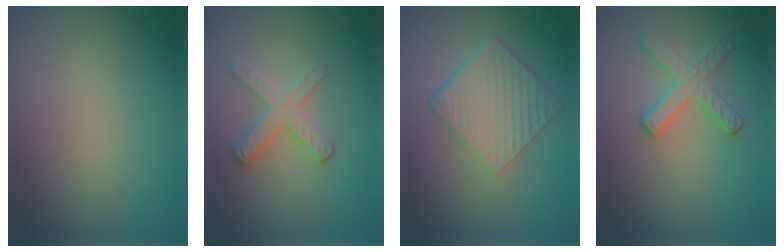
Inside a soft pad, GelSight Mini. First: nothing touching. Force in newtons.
{"total": 2.7, "press": 2.6, "slide": 0.9}
{"total": 6.3, "press": 4.3, "slide": 4.6}
{"total": 2.8, "press": 2.7, "slide": 0.6}